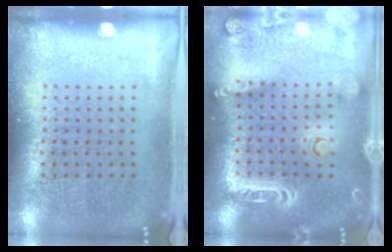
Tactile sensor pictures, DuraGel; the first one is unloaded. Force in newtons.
{"total": 2.0, "press": 1.9, "slide": 0.6}